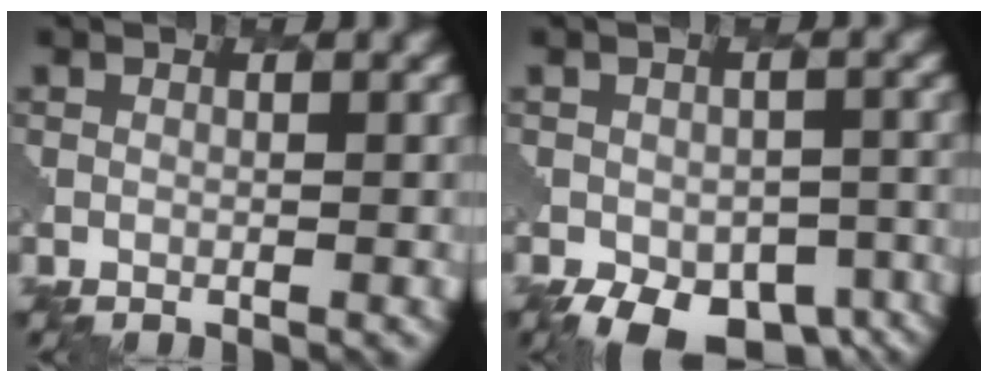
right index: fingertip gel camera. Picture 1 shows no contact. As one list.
[{"total": 8.9, "force": [-5.5, 4.8, 5.1], "torque": [-0.080, -0.031, -0.071]}]